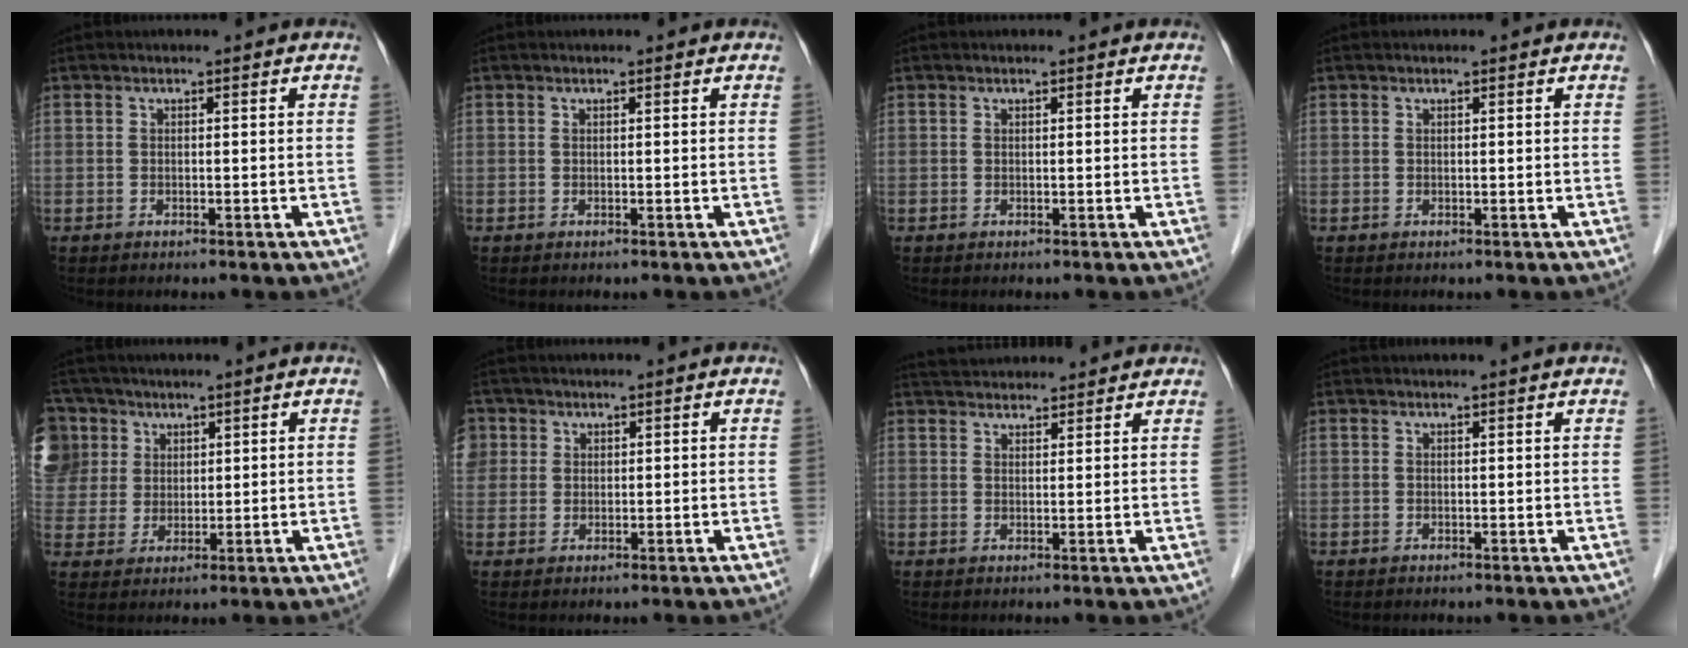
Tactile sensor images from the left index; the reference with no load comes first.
{"total": 0.0}
{"total": 0.0}
{"total": 0.0}
{"total": 15.6, "force": [7.7, 12.7, 4.8], "torque": [-0.172, 0.056, 0.169]}
{"total": 6.3, "force": [2.5, 5.6, 1.6], "torque": [-0.061, 0.022, 0.056]}
{"total": 10.3, "force": [9.7, 2.1, 2.7], "torque": [-0.040, 0.038, 0.140]}
{"total": 1.6, "force": [1.5, -0.4, 0.4], "torque": [-0.012, 0.003, 0.022]}